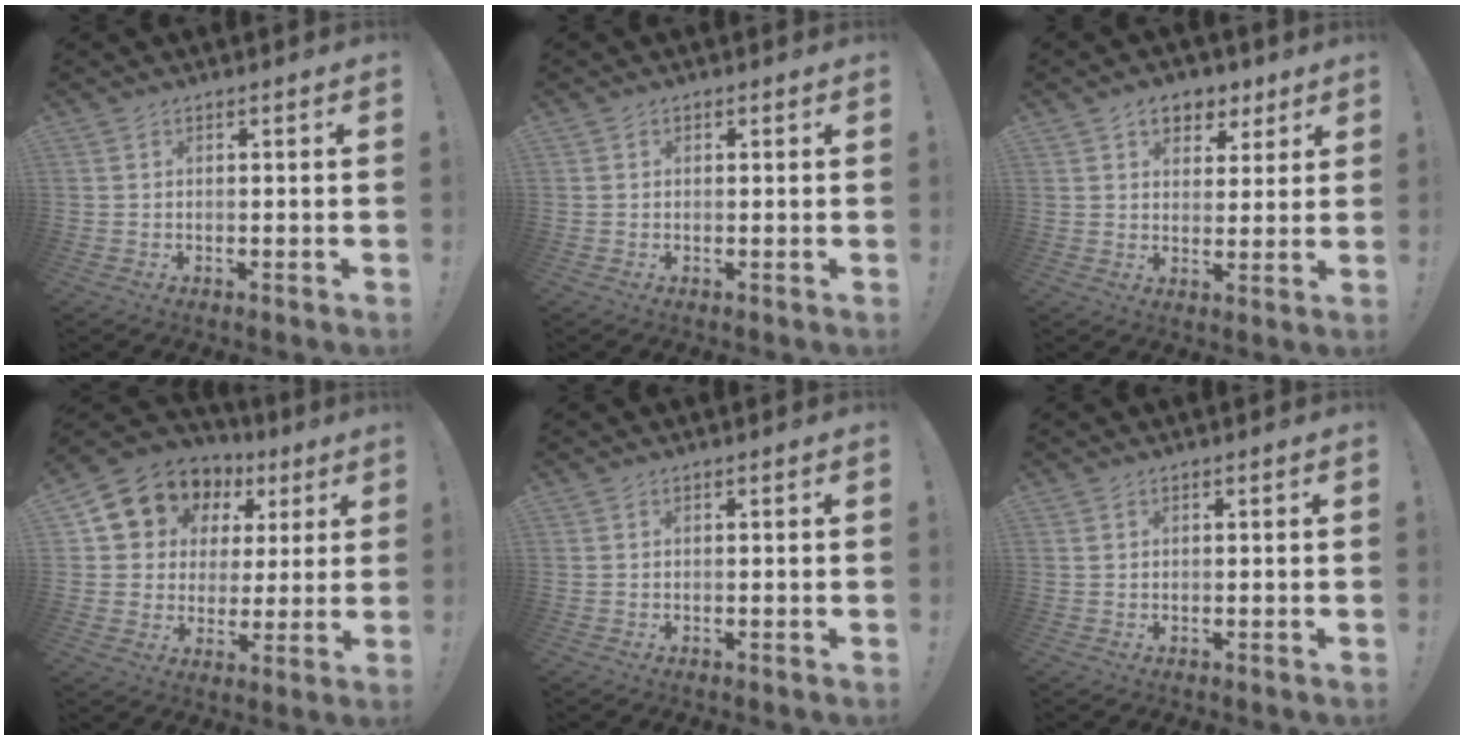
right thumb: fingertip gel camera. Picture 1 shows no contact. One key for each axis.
{"total": 0.6, "fx": 0.2, "fy": 0.5, "fz": 0.0, "tx": 0.002, "ty": 0.000, "tz": 0.003}
{"total": 7.7, "fx": 4.3, "fy": 5.7, "fz": 2.8, "tx": -0.033, "ty": -0.020, "tz": 0.081}
{"total": 9.8, "fx": 5.0, "fy": 8.1, "fz": 2.4, "tx": -0.041, "ty": -0.039, "tz": 0.102}
{"total": 0.0}
{"total": 0.5, "fx": 0.3, "fy": 0.4, "fz": 0.1, "tx": -0.006, "ty": 0.004, "tz": 0.006}